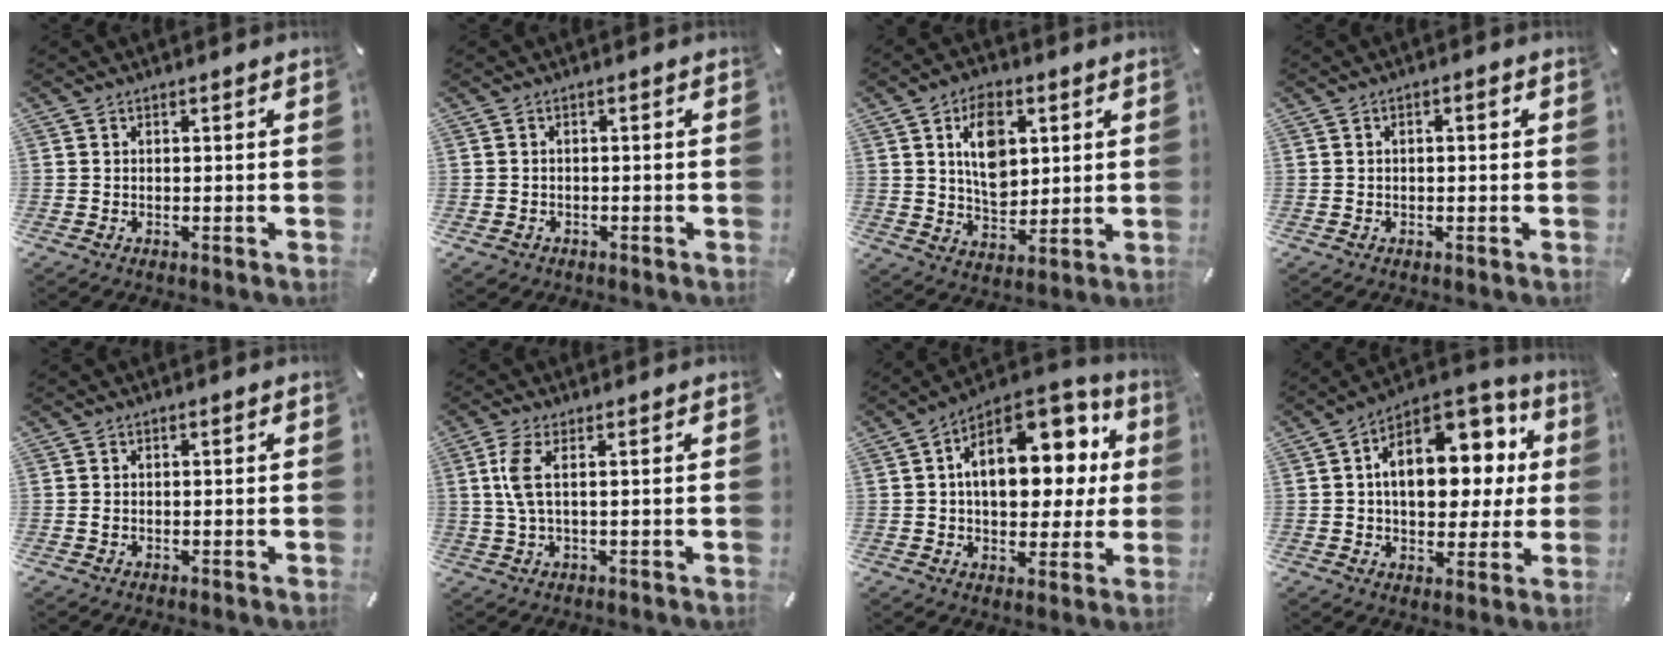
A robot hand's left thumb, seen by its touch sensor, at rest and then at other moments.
{"total": 1.6, "force": [-0.9, 1.2, 0.5], "torque": [-0.010, 0.005, -0.021]}
{"total": 11.1, "force": [3.1, 7.7, 7.4], "torque": [-0.106, 0.003, 0.056]}
{"total": 1.5, "force": [0.0, 0.7, 1.4], "torque": [-0.025, 0.005, -0.003]}
{"total": 0.8, "force": [-0.5, 0.5, 0.5], "torque": [-0.009, 0.001, -0.011]}
{"total": 5.2, "force": [0.7, 1.1, 5.0], "torque": [-0.117, -0.010, 0.006]}
{"total": 17.4, "force": [5.0, 10.9, 12.6], "torque": [-0.175, -0.025, 0.086]}
{"total": 16.5, "force": [3.6, 11.0, 11.8], "torque": [-0.165, -0.011, 0.066]}